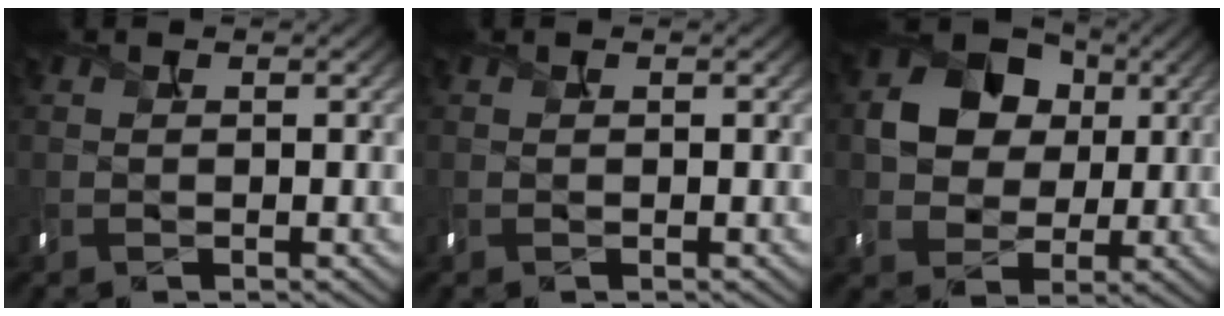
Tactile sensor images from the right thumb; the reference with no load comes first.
{"total": 0.0}
{"total": 9.6, "force": [2.3, 7.7, 5.3], "torque": [-0.102, 0.005, 0.024]}